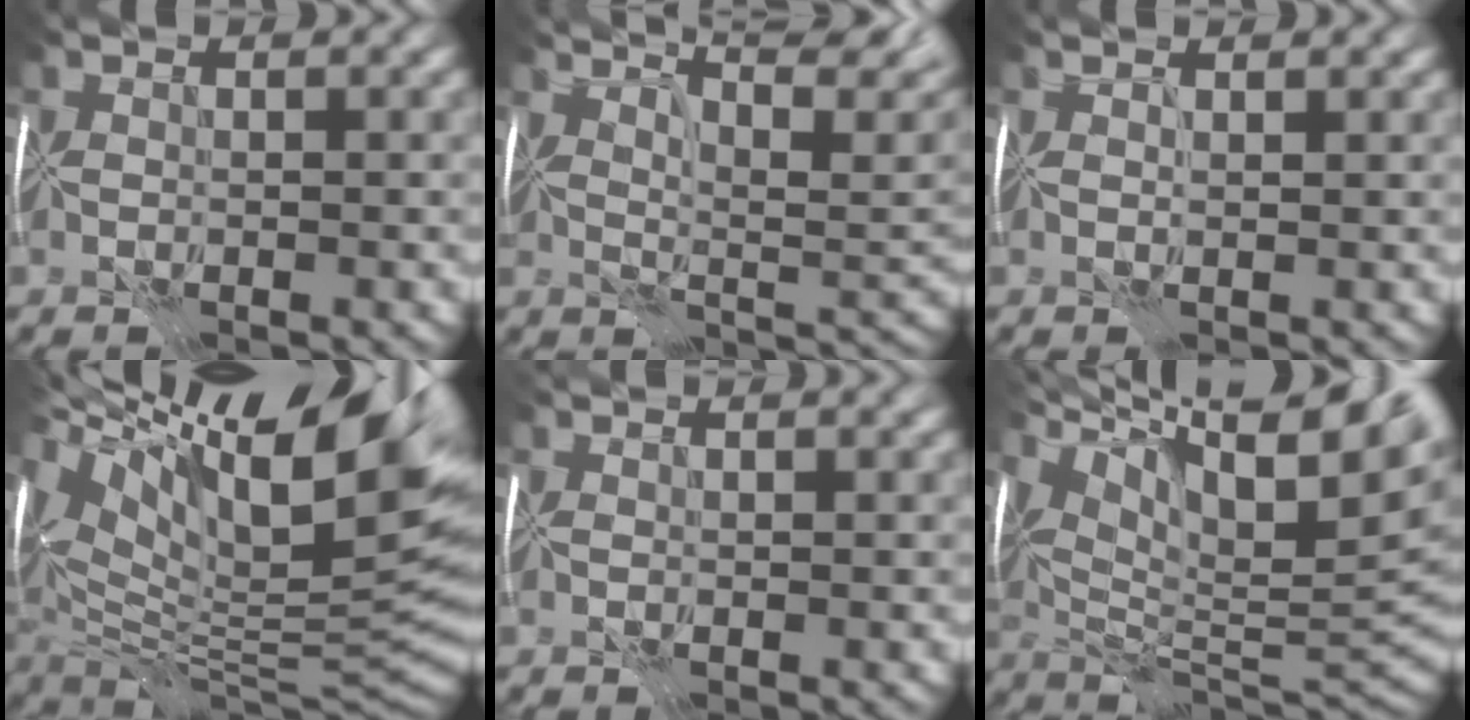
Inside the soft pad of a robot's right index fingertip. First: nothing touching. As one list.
[{"total": 9.5, "force": [6.2, 2.2, 6.9], "torque": [-0.096, 0.027, 0.084]}, {"total": 1.8, "force": [1.3, 0.4, 1.1], "torque": [-0.012, 0.005, 0.008]}, {"total": 17.9, "force": [8.2, 6.3, 14.6], "torque": [-0.222, 0.022, 0.151]}, {"total": 1.6, "force": [1.3, 0.4, 0.9], "torque": [-0.004, 0.004, 0.015]}, {"total": 16.9, "force": [8.8, 5.4, 13.4], "torque": [-0.215, 0.026, 0.153]}]